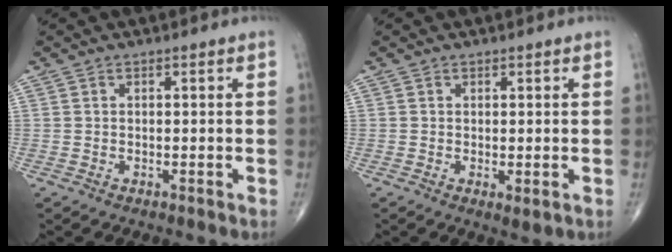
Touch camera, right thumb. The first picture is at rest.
{"total": 1.7, "force": [-0.2, 0.7, 1.5], "torque": [-0.027, -0.008, -0.001]}